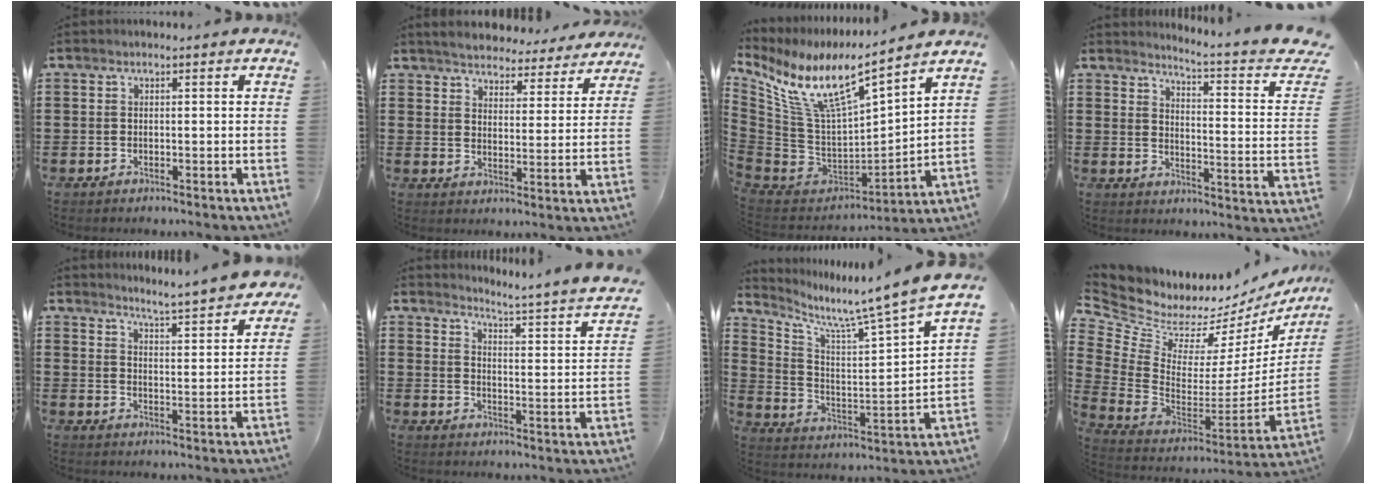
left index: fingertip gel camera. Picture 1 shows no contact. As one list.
[{"total": 4.8, "force": [4.8, 0.3, 0.2], "torque": [-0.030, -0.032, 0.083]}, {"total": 12.0, "force": [7.6, 2.5, 9.0], "torque": [-0.204, -0.057, 0.128]}, {"total": 3.8, "force": [2.8, -0.8, 2.4], "torque": [-0.048, -0.041, 0.033]}, {"total": 4.4, "force": [4.2, -1.1, 0.7], "torque": [-0.033, -0.030, 0.070]}, {"total": 3.2, "force": [2.7, -1.2, 1.1], "torque": [-0.041, -0.041, 0.033]}, {"total": 7.4, "force": [6.6, -0.8, 3.3], "torque": [-0.089, -0.066, 0.097]}, {"total": 5.9, "force": [4.7, 3.2, 1.5], "torque": [-0.082, -0.063, 0.074]}]